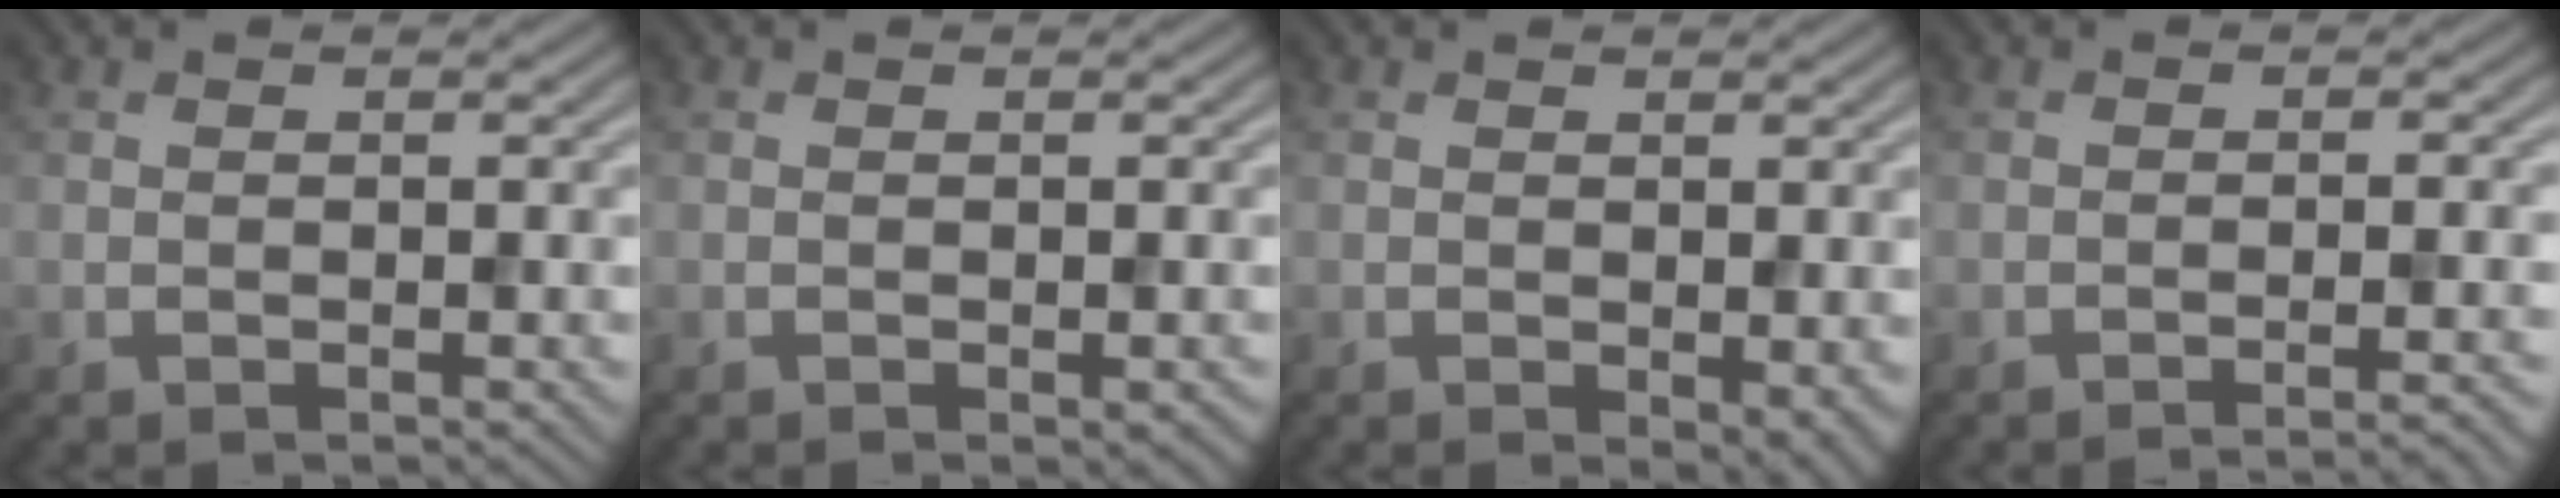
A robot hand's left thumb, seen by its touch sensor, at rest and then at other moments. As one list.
[{"total": 0.9, "force": [-0.4, 0.2, 0.8], "torque": [-0.013, -0.006, -0.003]}, {"total": 2.7, "force": [-0.4, 1.4, 2.3], "torque": [-0.032, -0.009, -0.003]}, {"total": 2.9, "force": [-2.0, 0.4, 2.1], "torque": [-0.020, 0.007, -0.041]}]